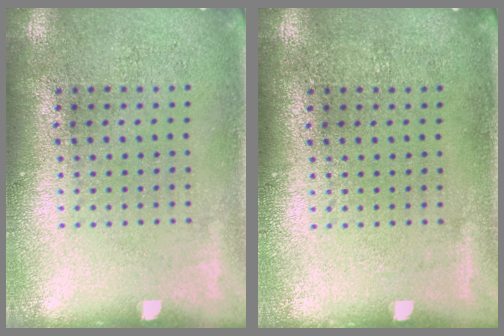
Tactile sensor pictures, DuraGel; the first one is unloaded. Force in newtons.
{"total": 0.0}